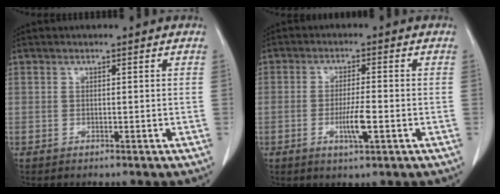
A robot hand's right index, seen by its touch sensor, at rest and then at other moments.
{"total": 4.6, "force": [-1.5, 0.4, 4.4], "torque": [-0.085, -0.007, -0.023]}